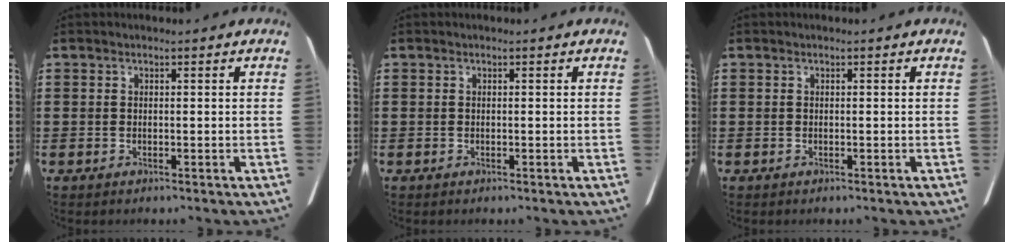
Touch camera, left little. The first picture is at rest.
{"total": 0.0}
{"total": 0.0}